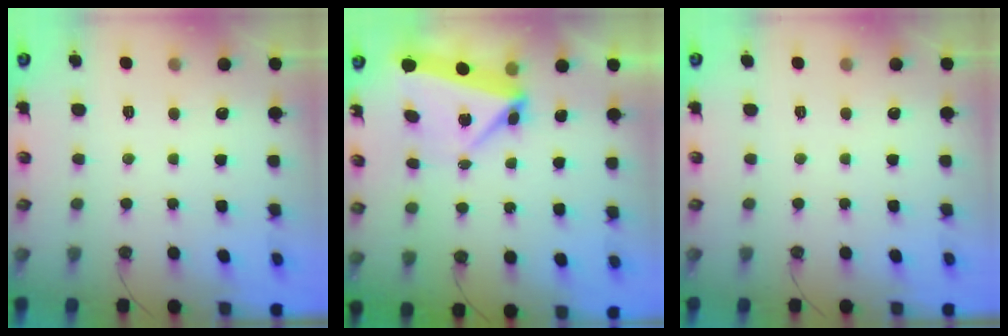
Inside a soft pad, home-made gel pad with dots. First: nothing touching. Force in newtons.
{"total": 7.0, "press": 4.8, "slide": 5.2}
{"total": 0.0}